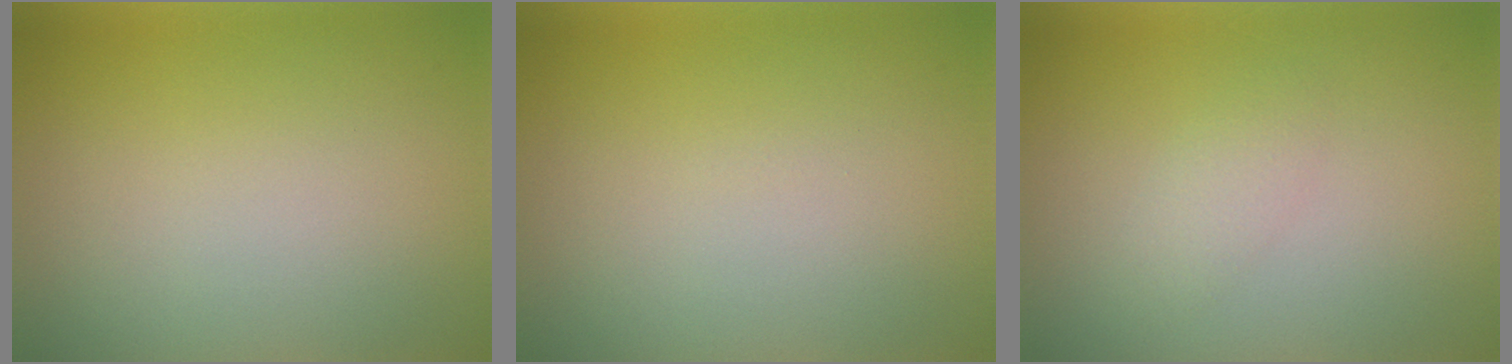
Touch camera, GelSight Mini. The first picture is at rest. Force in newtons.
{"total": 0.0}
{"total": 2.5, "press": 2.4, "slide": 0.3}